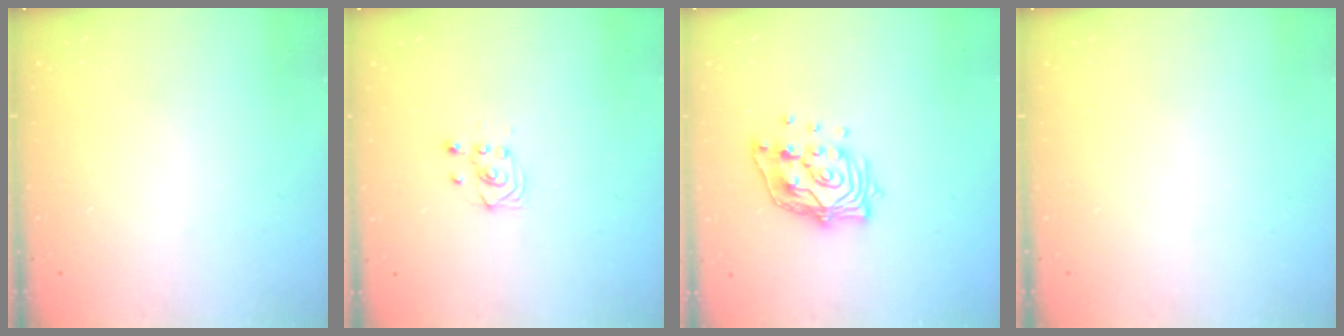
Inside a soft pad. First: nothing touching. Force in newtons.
{"total": 3.5, "press": 3.2, "slide": 1.5}
{"total": 12.4, "press": 12.4, "slide": 1.2}
{"total": 0.0}